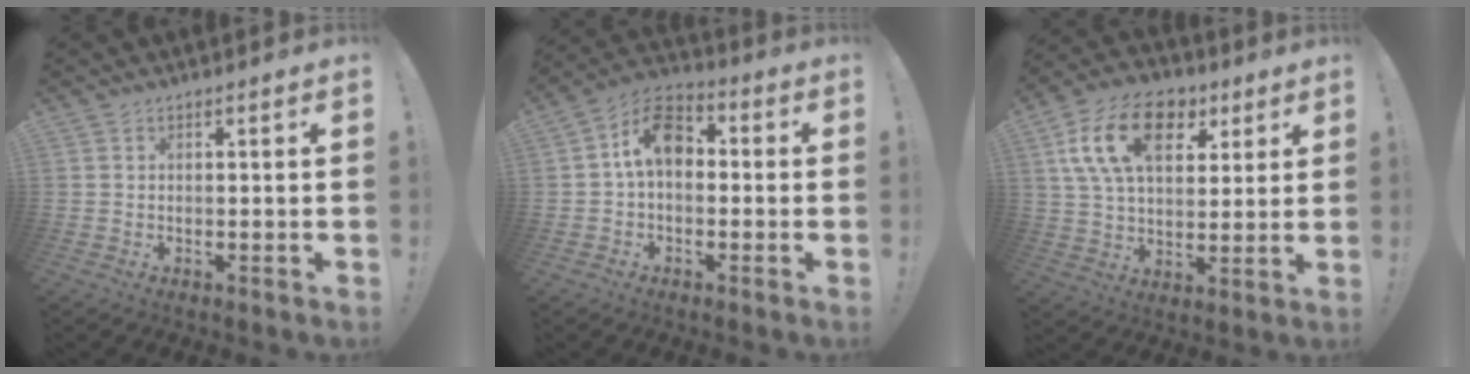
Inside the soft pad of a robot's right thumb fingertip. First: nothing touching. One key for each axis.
{"total": 10.5, "fx": 1.1, "fy": 6.7, "fz": 8.0, "tx": -0.142, "ty": 0.017, "tz": 0.025}
{"total": 18.9, "fx": 7.6, "fy": 11.8, "fz": 12.6, "tx": -0.219, "ty": -0.016, "tz": 0.139}